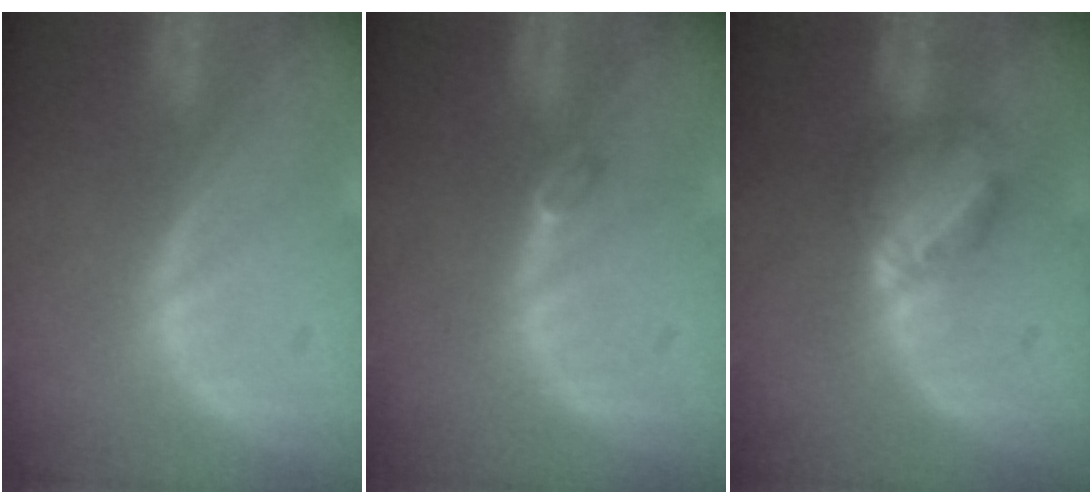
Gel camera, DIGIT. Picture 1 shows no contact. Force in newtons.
{"total": 1.2, "press": 1.2, "slide": 0.4}
{"total": 6.2, "press": 5.3, "slide": 3.2}